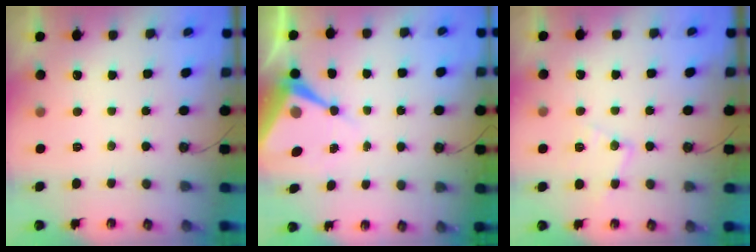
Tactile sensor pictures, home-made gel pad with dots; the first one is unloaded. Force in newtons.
{"total": 9.1, "press": 9.1, "slide": 0.3}
{"total": 10.1, "press": 10.1, "slide": 0.7}